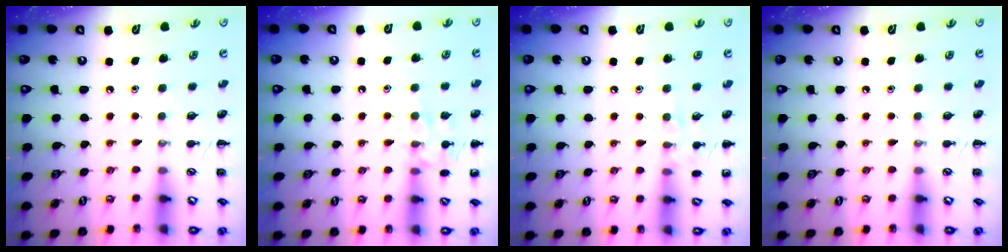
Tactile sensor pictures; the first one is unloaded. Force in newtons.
{"total": 9.1, "press": 9.1, "slide": 1.2}
{"total": 7.0, "press": 6.7, "slide": 2.0}
{"total": 0.0}